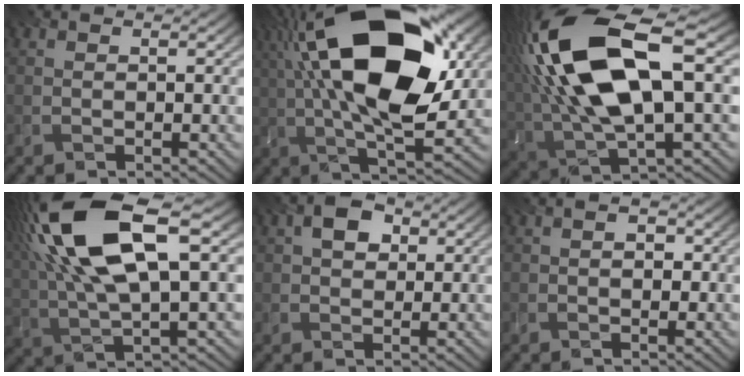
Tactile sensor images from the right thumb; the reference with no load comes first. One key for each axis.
{"total": 20.3, "fx": 4.7, "fy": 8.8, "fz": 17.6, "tx": -0.304, "ty": 0.042, "tz": 0.054}
{"total": 18.1, "fx": 3.8, "fy": 7.4, "fz": 16.1, "tx": -0.341, "ty": 0.014, "tz": 0.066}
{"total": 16.6, "fx": 5.9, "fy": 5.3, "fz": 14.6, "tx": -0.331, "ty": 0.023, "tz": 0.104}
{"total": 2.8, "fx": 0.9, "fy": 1.9, "fz": 1.9, "tx": -0.035, "ty": 0.008, "tz": 0.008}
{"total": 1.1, "fx": -0.5, "fy": 0.5, "fz": 0.8, "tx": -0.011, "ty": 0.000, "tz": -0.008}